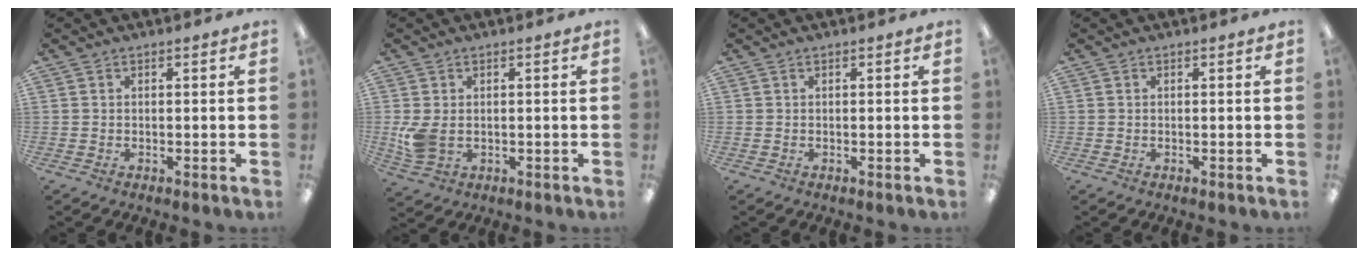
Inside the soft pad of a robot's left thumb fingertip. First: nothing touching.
{"total": 5.6, "force": [-0.2, 3.9, 4.1], "torque": [-0.090, -0.005, -0.005]}
{"total": 0.0}
{"total": 0.0}